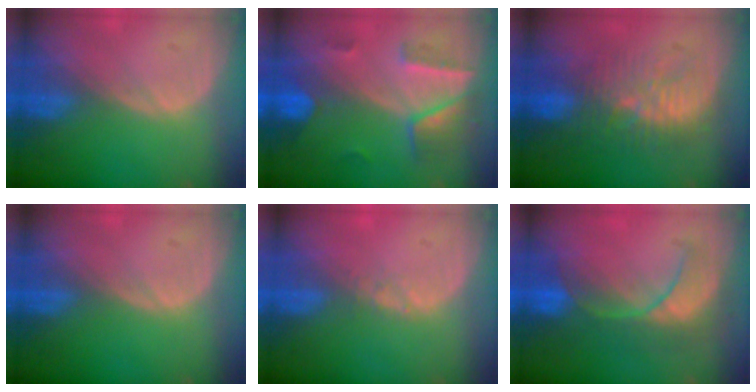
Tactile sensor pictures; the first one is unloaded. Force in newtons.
{"total": 7.2, "press": 6.4, "slide": 3.4}
{"total": 9.2, "press": 9.0, "slide": 2.0}
{"total": 0.0}
{"total": 0.9, "press": 0.8, "slide": 0.5}
{"total": 8.5, "press": 8.2, "slide": 2.0}